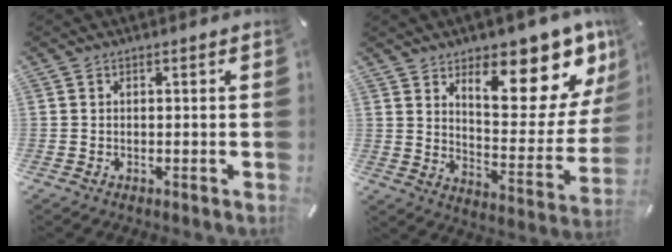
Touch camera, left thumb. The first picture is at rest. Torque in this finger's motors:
{"motor_torque": [2.72, 2.29, 1.39, -1.38, 0.08]}